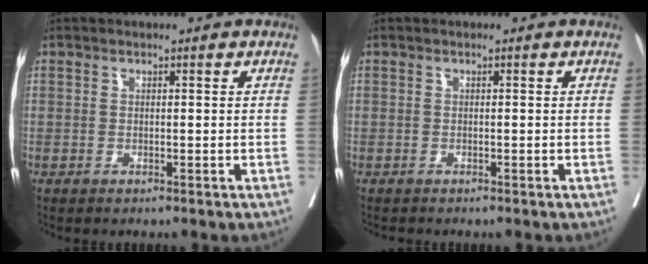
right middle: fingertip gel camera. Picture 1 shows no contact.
{"total": 0.5, "force": [-0.5, 0.0, 0.1], "torque": [-0.012, -0.004, -0.012]}